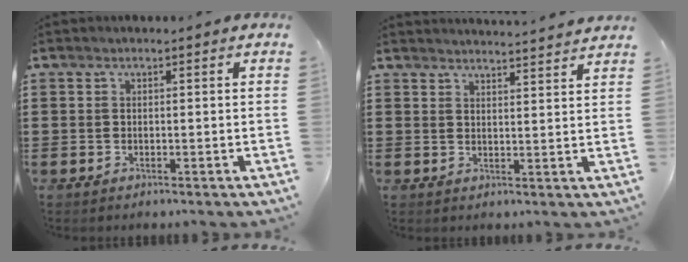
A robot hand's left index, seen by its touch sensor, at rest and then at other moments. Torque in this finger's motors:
{"motor_torque": [-0.24, 0.04, -0.02, -0.01]}